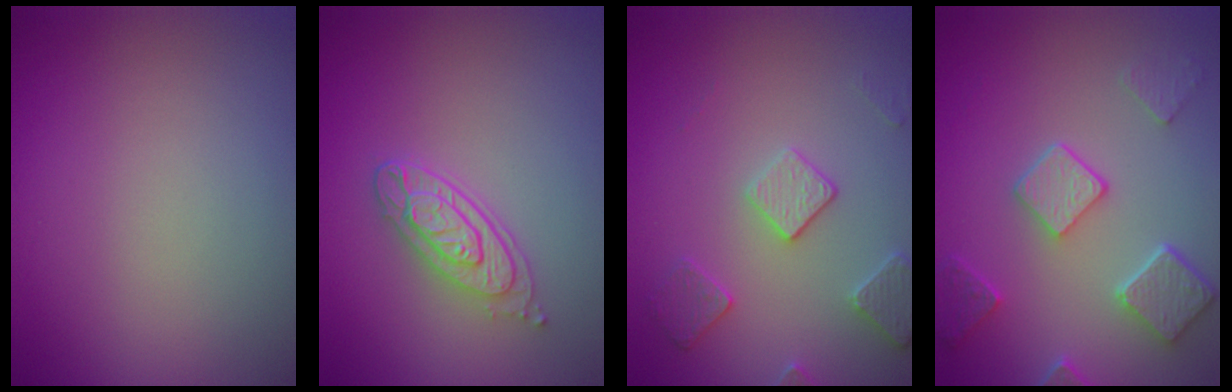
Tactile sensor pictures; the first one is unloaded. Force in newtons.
{"total": 3.8, "press": 3.0, "slide": 2.3}
{"total": 2.9, "press": 2.9, "slide": 0.1}
{"total": 4.9, "press": 3.8, "slide": 3.0}